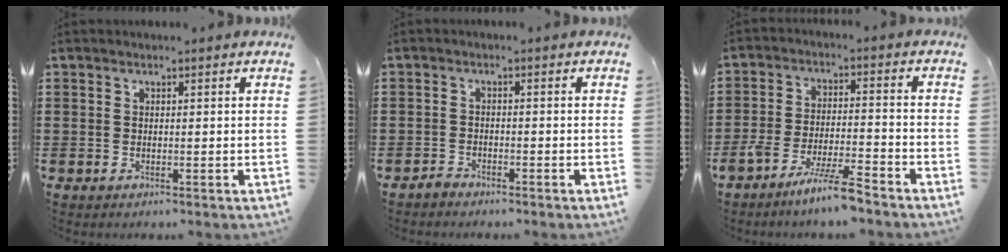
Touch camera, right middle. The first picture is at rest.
{"total": 1.6, "force": [-1.6, 0.3, 0.3], "torque": [-0.010, -0.001, -0.032]}
{"total": 7.3, "force": [-6.3, 0.0, 3.8], "torque": [-0.087, -0.013, -0.122]}